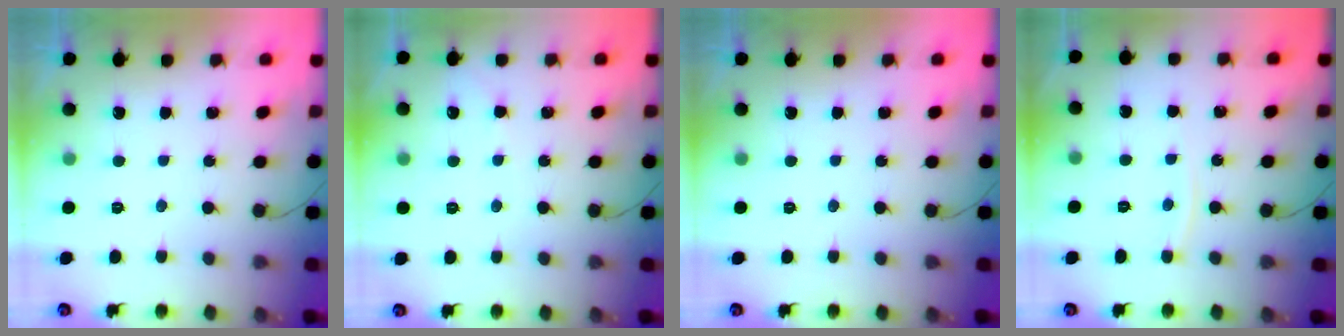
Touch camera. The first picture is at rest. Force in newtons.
{"total": 2.7, "press": 2.7, "slide": 0.4}
{"total": 0.0}
{"total": 3.3, "press": 3.3, "slide": 0.2}